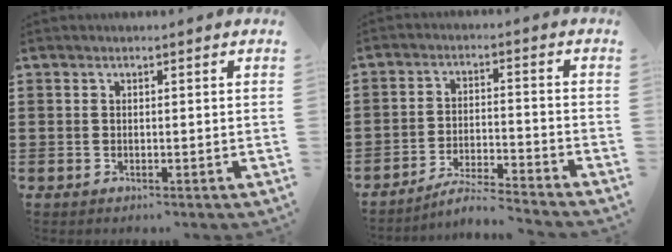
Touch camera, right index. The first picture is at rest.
{"total": 5.0, "force": [-4.8, -0.3, 1.4], "torque": [-0.032, -0.006, -0.096]}